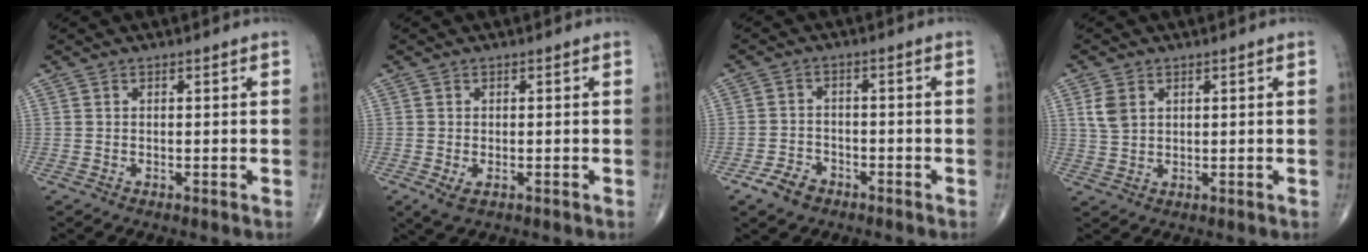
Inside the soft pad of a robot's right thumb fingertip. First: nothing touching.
{"total": 2.2, "force": [-0.7, 1.2, 1.7], "torque": [-0.031, -0.004, -0.007]}
{"total": 4.5, "force": [-3.0, 2.9, 1.8], "torque": [-0.027, 0.016, -0.051]}
{"total": 4.0, "force": [1.5, 2.7, 2.4], "torque": [-0.046, -0.001, 0.037]}